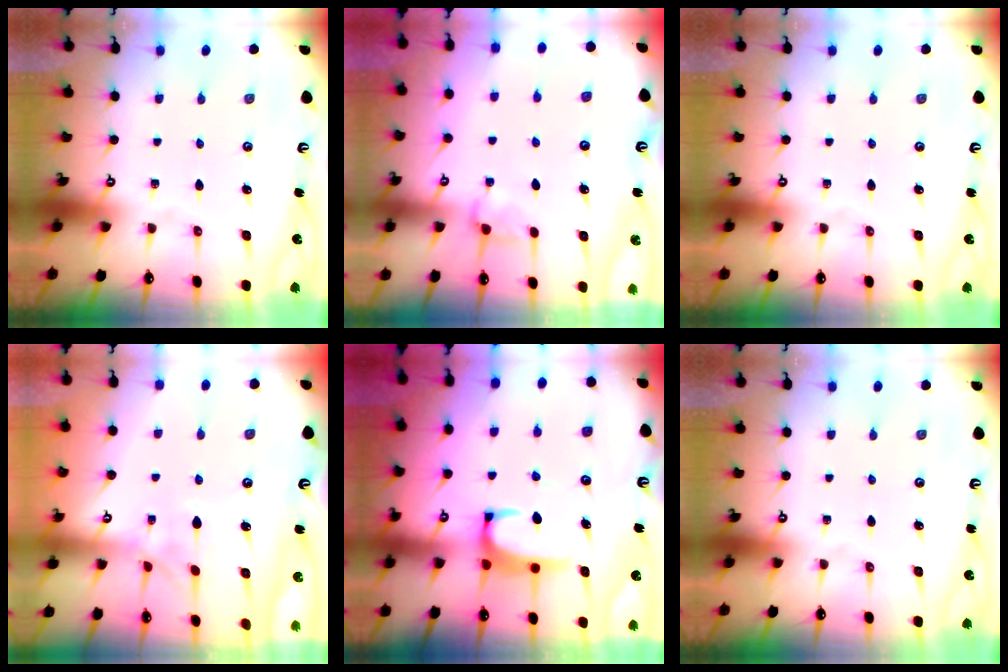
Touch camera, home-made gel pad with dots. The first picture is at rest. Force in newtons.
{"total": 2.8, "press": 2.8, "slide": 0.4}
{"total": 0.0}
{"total": 2.8, "press": 2.6, "slide": 0.9}
{"total": 2.0, "press": 1.9, "slide": 0.3}
{"total": 0.0}